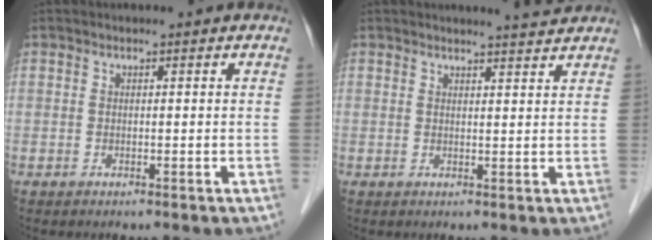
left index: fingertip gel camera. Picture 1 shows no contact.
{"total": 3.0, "force": [2.9, -0.6, 0.3], "torque": [-0.012, -0.009, 0.038]}